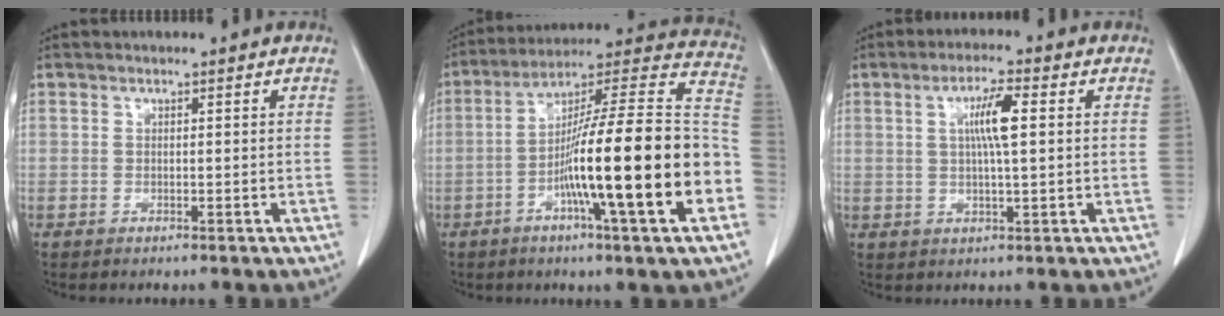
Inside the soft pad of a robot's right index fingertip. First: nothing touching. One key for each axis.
{"total": 24.3, "fx": -6.5, "fy": 0.4, "fz": 23.4, "tx": -0.311, "ty": 0.001, "tz": -0.114}
{"total": 5.6, "fx": 1.2, "fy": 0.4, "fz": 5.5, "tx": -0.101, "ty": 0.004, "tz": 0.021}